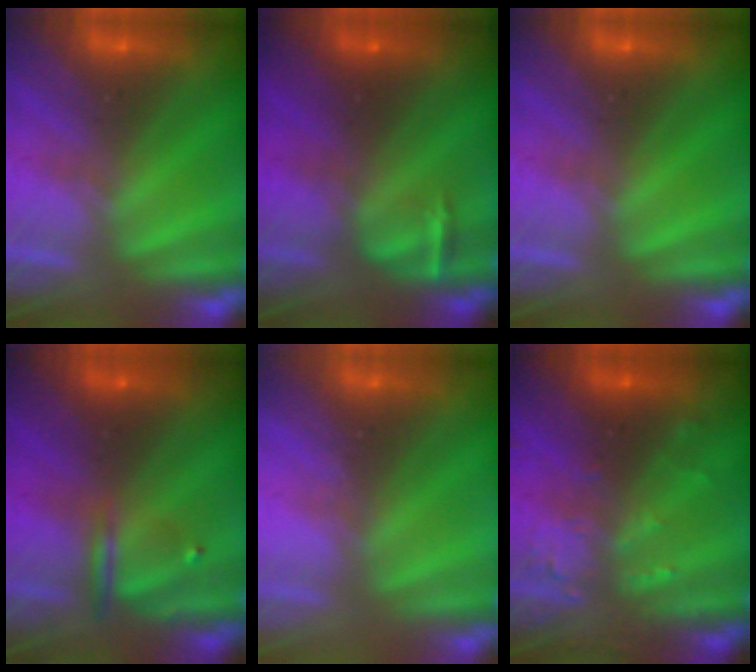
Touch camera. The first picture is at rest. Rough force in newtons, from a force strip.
{"total": 2.9}
{"total": 0.0}
{"total": 3.2}
{"total": 2.3}
{"total": 3.2}